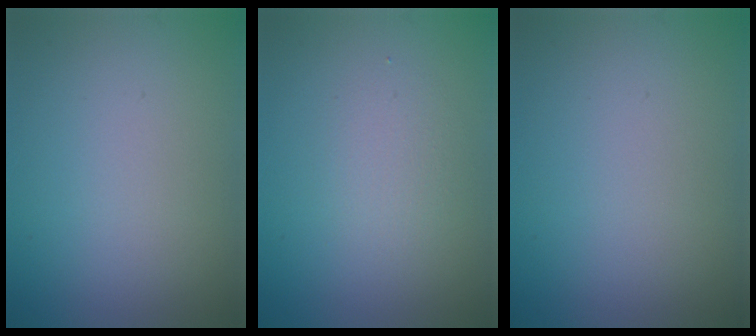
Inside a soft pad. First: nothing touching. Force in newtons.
{"total": 1.7, "press": 1.7, "slide": 0.2}
{"total": 0.0}